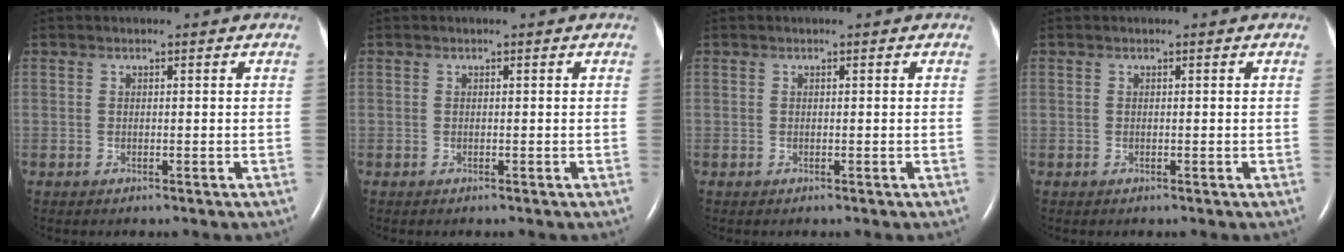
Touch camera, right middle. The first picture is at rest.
{"total": 0.0}
{"total": 0.0}
{"total": 0.0}